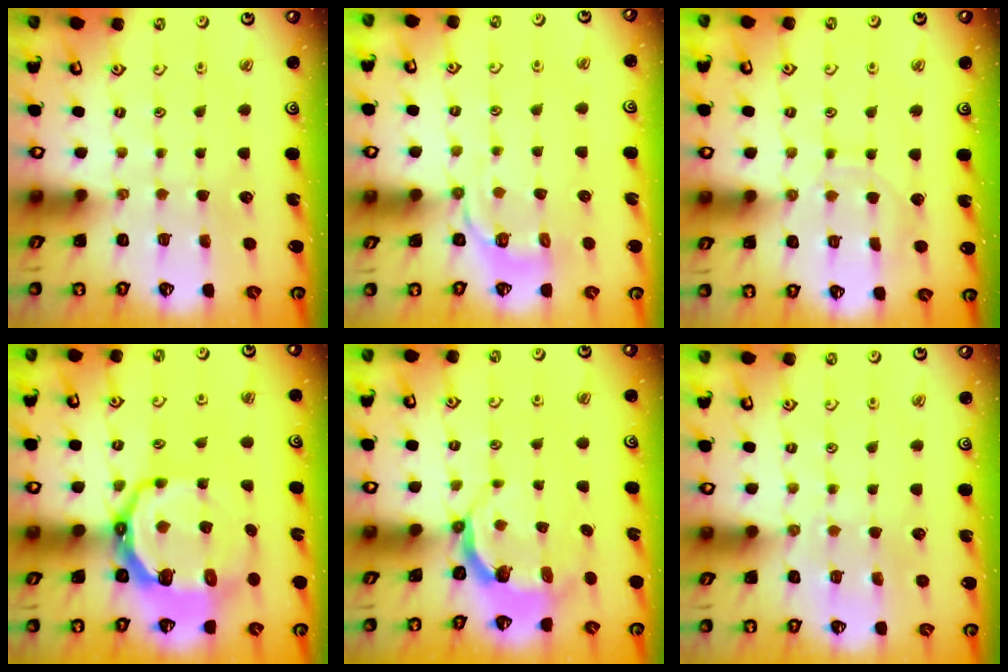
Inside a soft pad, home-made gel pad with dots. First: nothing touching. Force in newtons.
{"total": 4.2, "press": 3.9, "slide": 1.6}
{"total": 6.8, "press": 6.7, "slide": 0.7}
{"total": 12.8, "press": 11.8, "slide": 4.8}
{"total": 4.4, "press": 3.2, "slide": 3.0}
{"total": 4.7, "press": 4.7, "slide": 0.5}